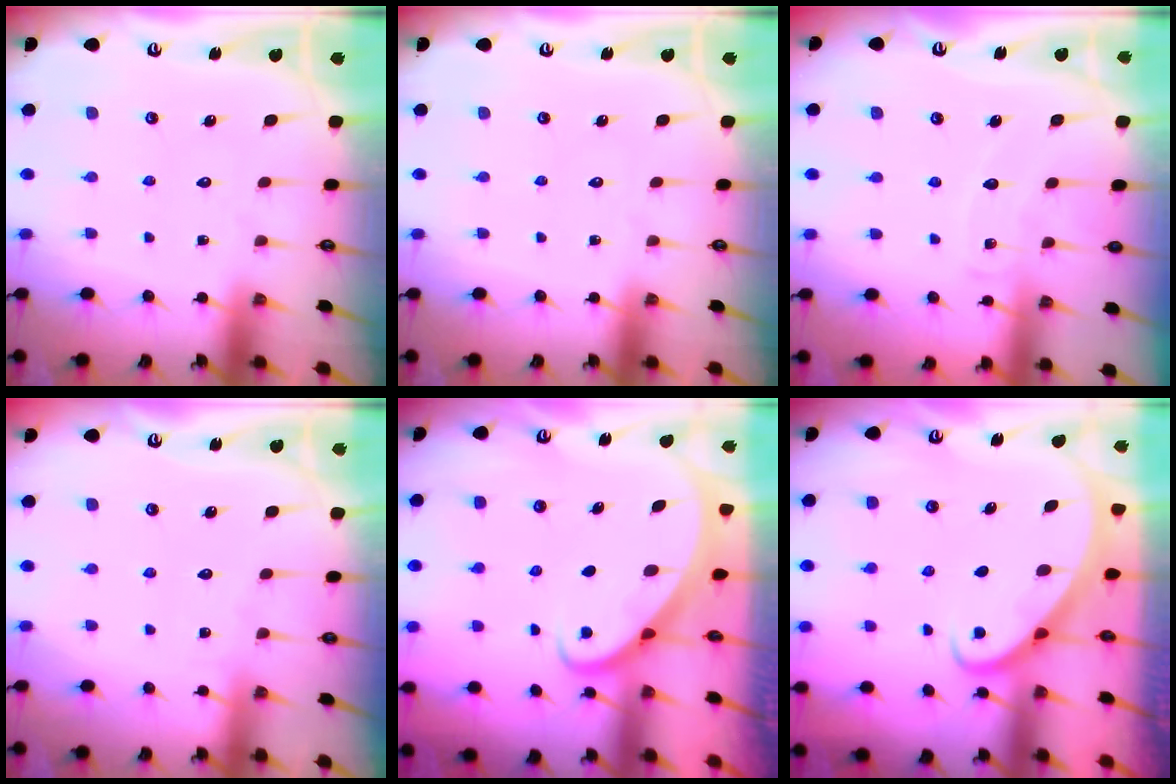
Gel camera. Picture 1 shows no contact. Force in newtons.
{"total": 0.0}
{"total": 5.9, "press": 5.9, "slide": 0.6}
{"total": 2.7, "press": 2.7, "slide": 0.4}
{"total": 2.7, "press": 2.7, "slide": 0.2}
{"total": 2.7, "press": 2.7, "slide": 0.2}